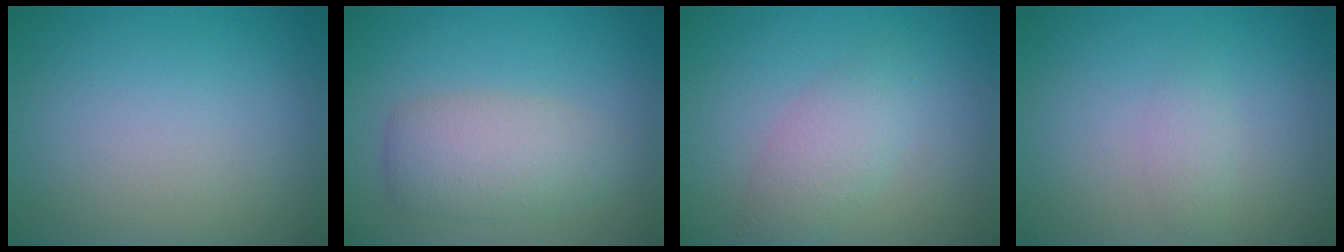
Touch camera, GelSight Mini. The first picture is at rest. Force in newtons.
{"total": 4.0, "press": 4.0, "slide": 0.3}
{"total": 2.7, "press": 2.7, "slide": 0.1}
{"total": 1.1, "press": 1.1, "slide": 0.0}